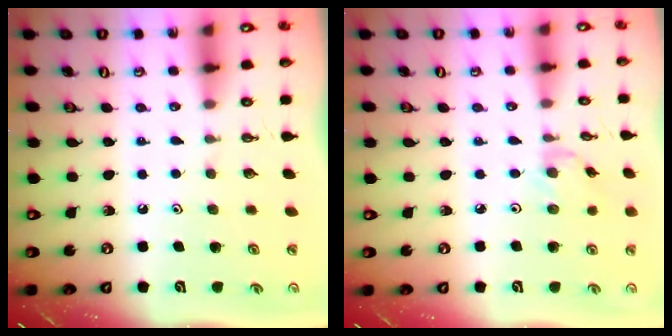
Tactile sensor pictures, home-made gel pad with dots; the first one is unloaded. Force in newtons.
{"total": 1.4, "press": 1.4, "slide": 0.3}